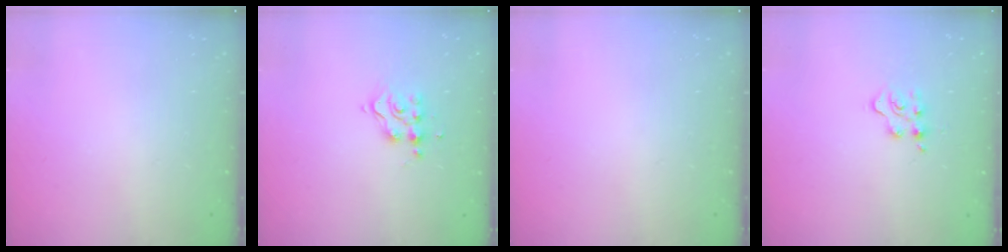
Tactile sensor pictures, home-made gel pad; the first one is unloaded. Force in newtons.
{"total": 6.0, "press": 6.0, "slide": 0.3}
{"total": 0.0}
{"total": 5.3, "press": 5.3, "slide": 0.5}